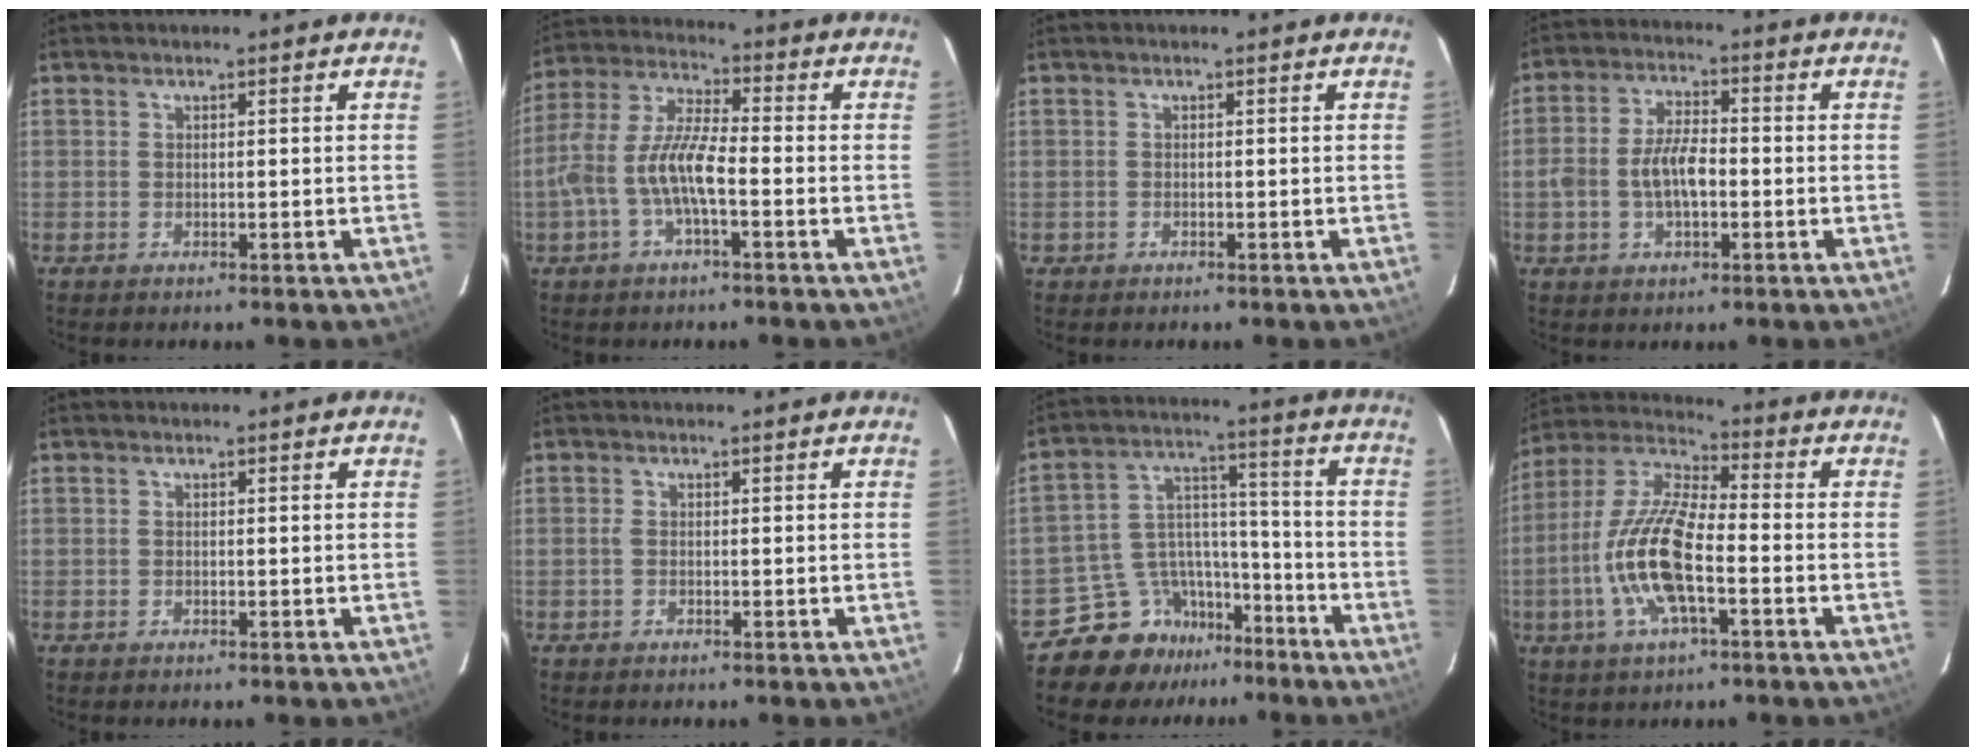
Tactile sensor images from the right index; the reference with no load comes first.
{"total": 10.4, "force": [-3.0, 2.9, 9.6], "torque": [-0.212, 0.008, -0.059]}
{"total": 0.6, "force": [-0.4, 0.5, -0.1], "torque": [0.000, 0.002, -0.006]}
{"total": 7.5, "force": [-1.4, 3.8, 6.4], "torque": [-0.126, 0.011, -0.022]}
{"total": 0.0}
{"total": 0.7, "force": [0.0, 0.4, 0.6], "torque": [-0.015, 0.000, -0.003]}
{"total": 11.1, "force": [-9.1, 6.4, 1.0], "torque": [-0.033, 0.066, -0.151]}
{"total": 15.1, "force": [-4.2, 4.9, 13.7], "torque": [-0.283, -0.001, -0.086]}